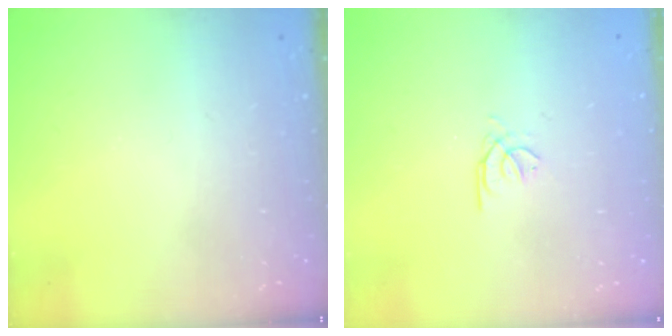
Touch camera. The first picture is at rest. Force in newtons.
{"total": 0.9, "press": 0.8, "slide": 0.4}